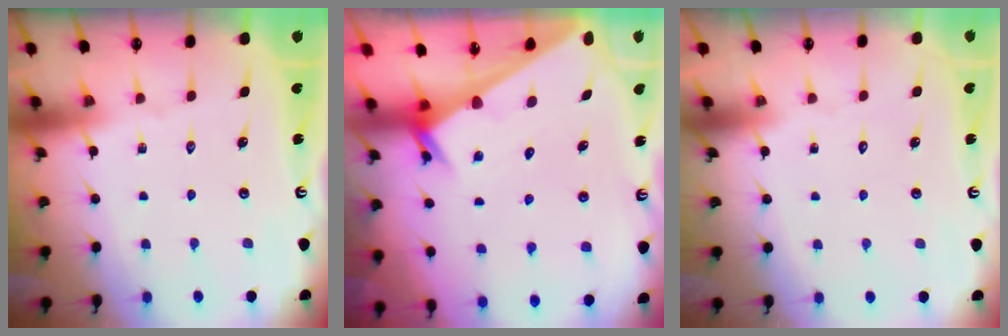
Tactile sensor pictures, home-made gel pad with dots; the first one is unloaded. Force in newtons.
{"total": 2.4, "press": 2.4, "slide": 0.1}
{"total": 1.8, "press": 1.8, "slide": 0.0}